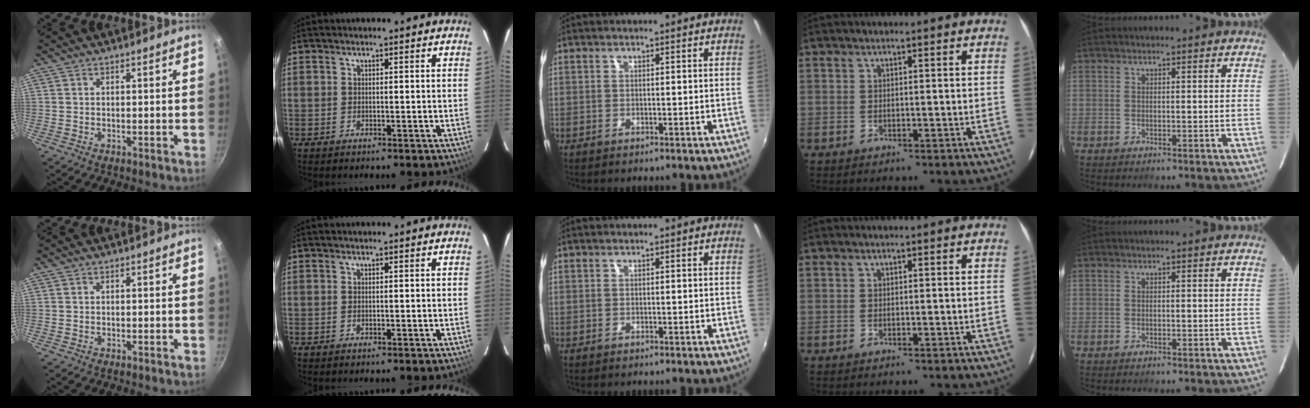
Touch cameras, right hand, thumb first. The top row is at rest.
{}